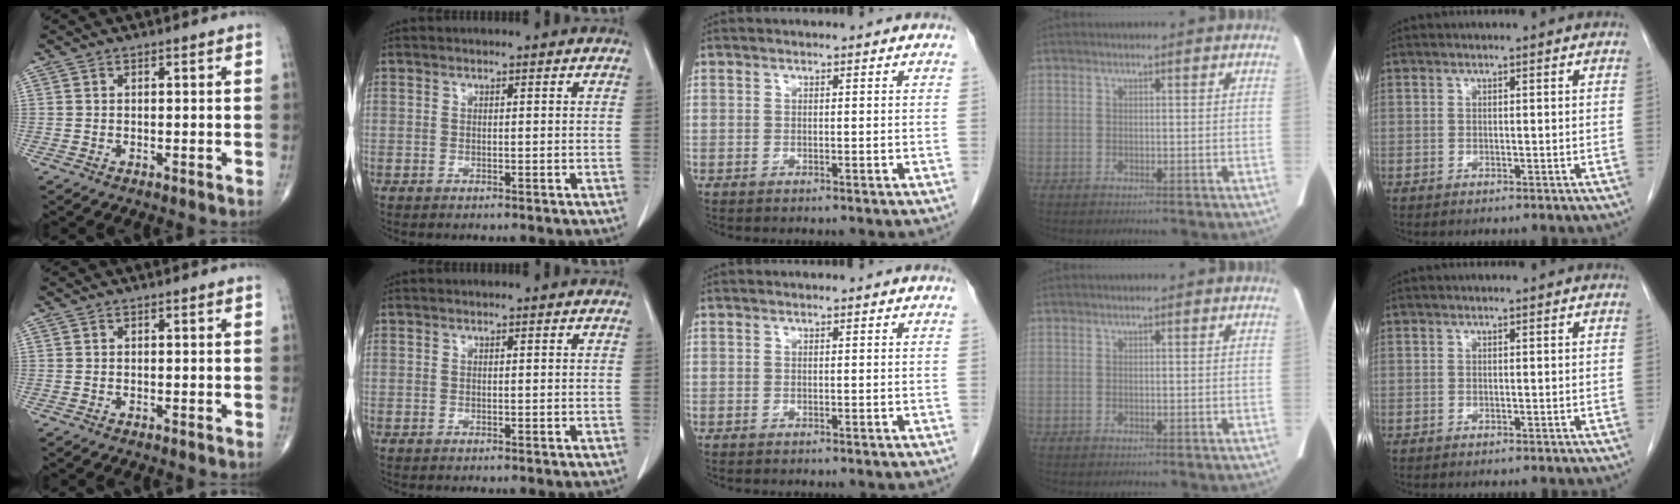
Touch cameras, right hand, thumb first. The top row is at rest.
{}